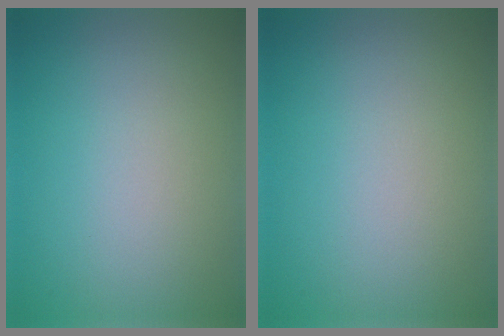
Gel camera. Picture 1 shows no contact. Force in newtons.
{"total": 0.0}